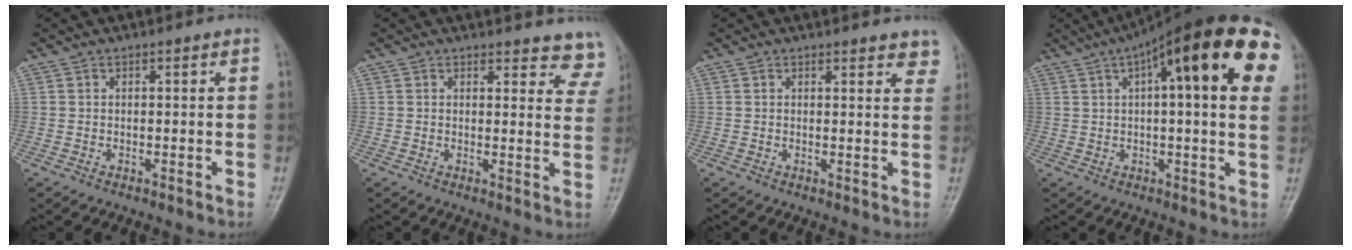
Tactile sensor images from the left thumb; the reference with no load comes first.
{"total": 8.1, "force": [7.6, 2.8, 0.4], "torque": [0.051, -0.043, 0.051]}
{"total": 3.9, "force": [3.2, 1.4, 1.5], "torque": [0.009, -0.015, 0.029]}
{"total": 24.4, "force": [8.5, 6.9, 21.9], "torque": [-0.297, 0.033, 0.113]}